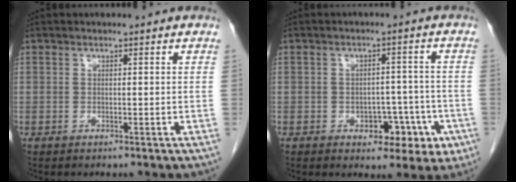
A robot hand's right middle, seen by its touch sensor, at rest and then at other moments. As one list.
[{"total": 6.6, "force": [-2.5, 4.0, 4.7], "torque": [-0.044, 0.017, -0.024]}]